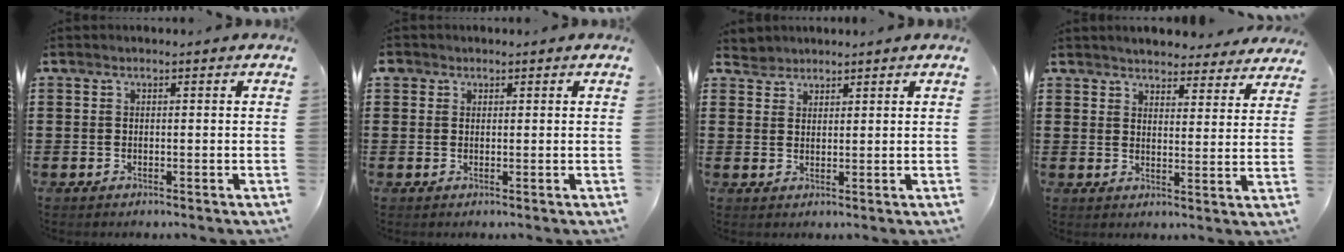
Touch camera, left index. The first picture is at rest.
{"total": 1.4, "force": [0.8, 1.0, 0.1], "torque": [-0.007, 0.007, 0.016]}
{"total": 2.2, "force": [1.9, 1.1, -0.5], "torque": [0.001, 0.006, 0.038]}
{"total": 4.0, "force": [4.0, 0.3, 0.0], "torque": [-0.010, -0.025, 0.070]}